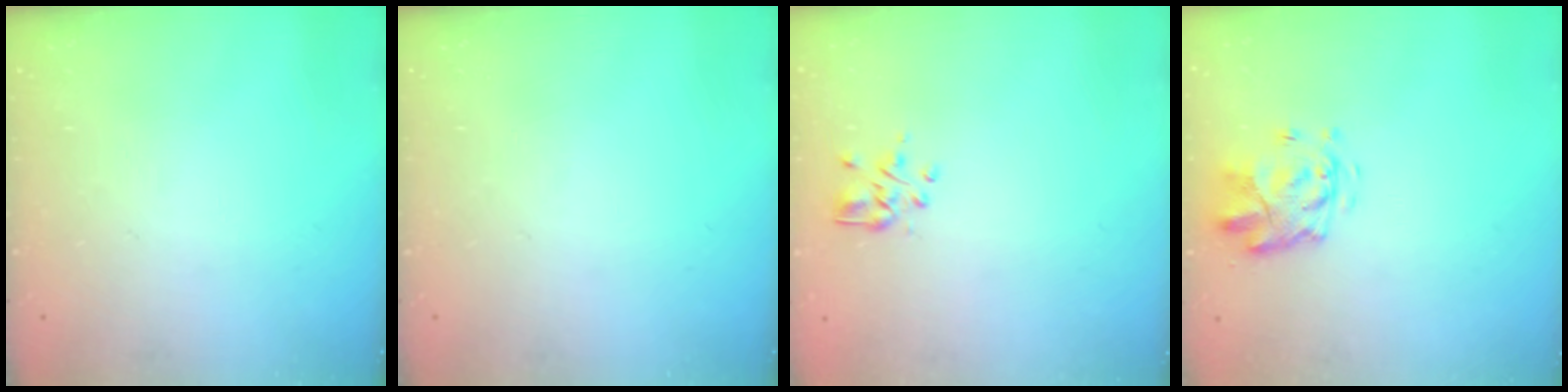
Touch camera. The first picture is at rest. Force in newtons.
{"total": 0.0}
{"total": 2.9, "press": 2.7, "slide": 1.1}
{"total": 3.8, "press": 3.4, "slide": 1.7}